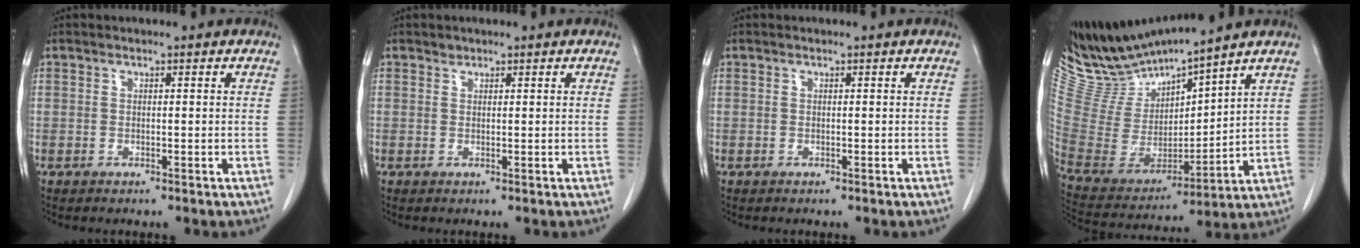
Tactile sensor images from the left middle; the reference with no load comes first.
{"total": 0.5, "force": [0.4, 0.2, -0.1], "torque": [0.002, -0.001, 0.005]}
{"total": 0.0}
{"total": 12.8, "force": [12.4, -0.2, 3.3], "torque": [-0.085, -0.015, 0.262]}